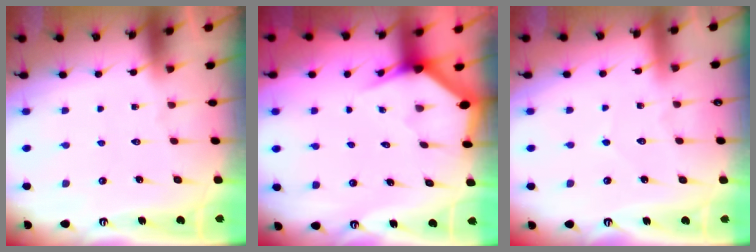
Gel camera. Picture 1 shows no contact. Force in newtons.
{"total": 2.9, "press": 2.9, "slide": 0.2}
{"total": 2.8, "press": 2.8, "slide": 0.3}